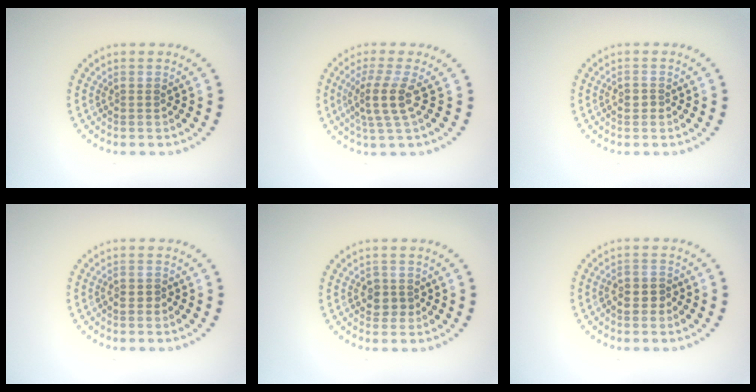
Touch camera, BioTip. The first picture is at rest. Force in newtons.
{"total": 3.2, "press": 2.3, "slide": 2.2}
{"total": 0.6, "press": 0.6, "slide": 0.1}
{"total": 0.6, "press": 0.4, "slide": 0.3}
{"total": 1.7, "press": 1.6, "slide": 0.5}
{"total": 2.1, "press": 2.0, "slide": 0.8}